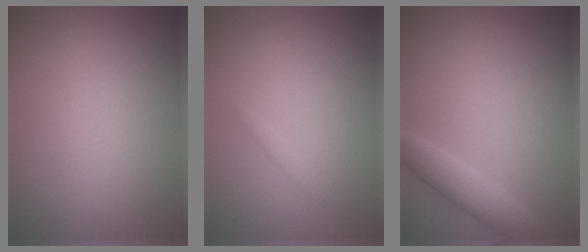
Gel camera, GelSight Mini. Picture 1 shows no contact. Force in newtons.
{"total": 0.5, "press": 0.5, "slide": 0.0}
{"total": 2.6, "press": 2.6, "slide": 0.1}